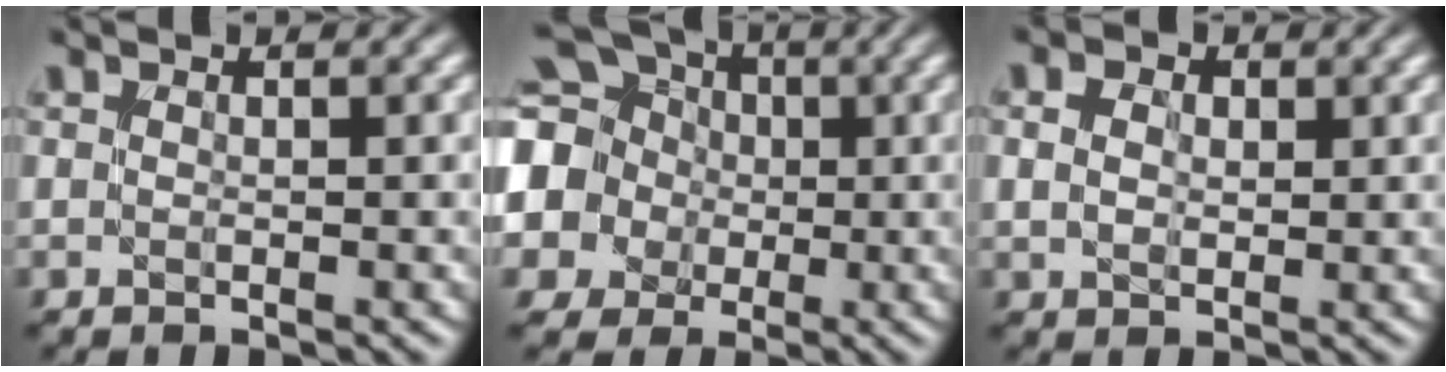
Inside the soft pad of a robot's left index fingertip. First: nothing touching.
{"total": 16.2, "force": [1.6, 14.9, 6.0], "torque": [-0.170, 0.010, -0.010]}
{"total": 2.9, "force": [0.9, 2.2, 1.8], "torque": [-0.040, 0.005, 0.007]}